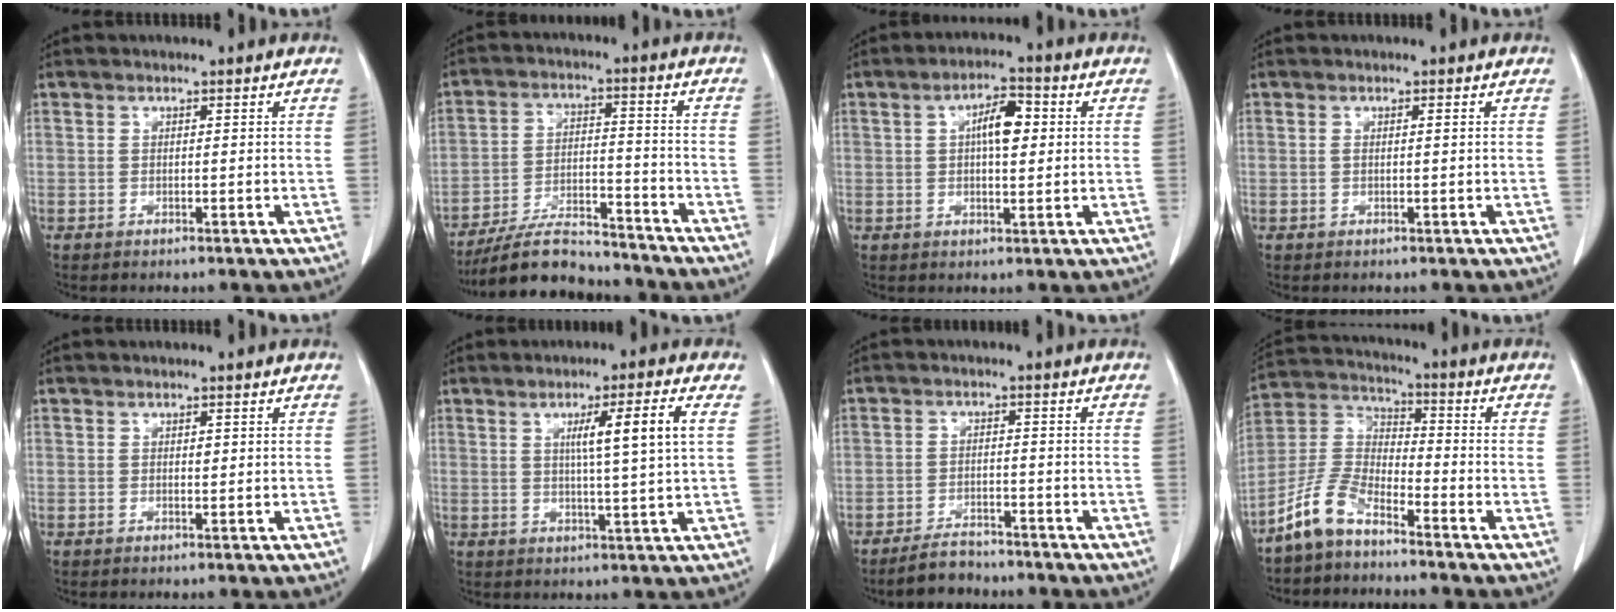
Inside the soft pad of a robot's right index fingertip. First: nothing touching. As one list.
[{"total": 13.4, "force": [-12.1, 3.1, 4.7], "torque": [-0.080, 0.009, -0.206]}, {"total": 6.6, "force": [1.2, 2.5, 6.0], "torque": [-0.110, 0.015, 0.021]}, {"total": 1.2, "force": [0.2, 0.3, 1.2], "torque": [-0.032, 0.008, 0.006]}, {"total": 1.2, "force": [0.2, 0.7, 0.9], "torque": [-0.020, -0.001, 0.005]}, {"total": 8.5, "force": [2.2, -0.6, 8.2], "torque": [-0.131, 0.001, 0.037]}, {"total": 5.2, "force": [-4.6, 1.9, 1.4], "torque": [-0.030, -0.004, -0.077]}, {"total": 9.2, "force": [-6.8, 3.6, 5.1], "torque": [-0.129, 0.010, -0.143]}]